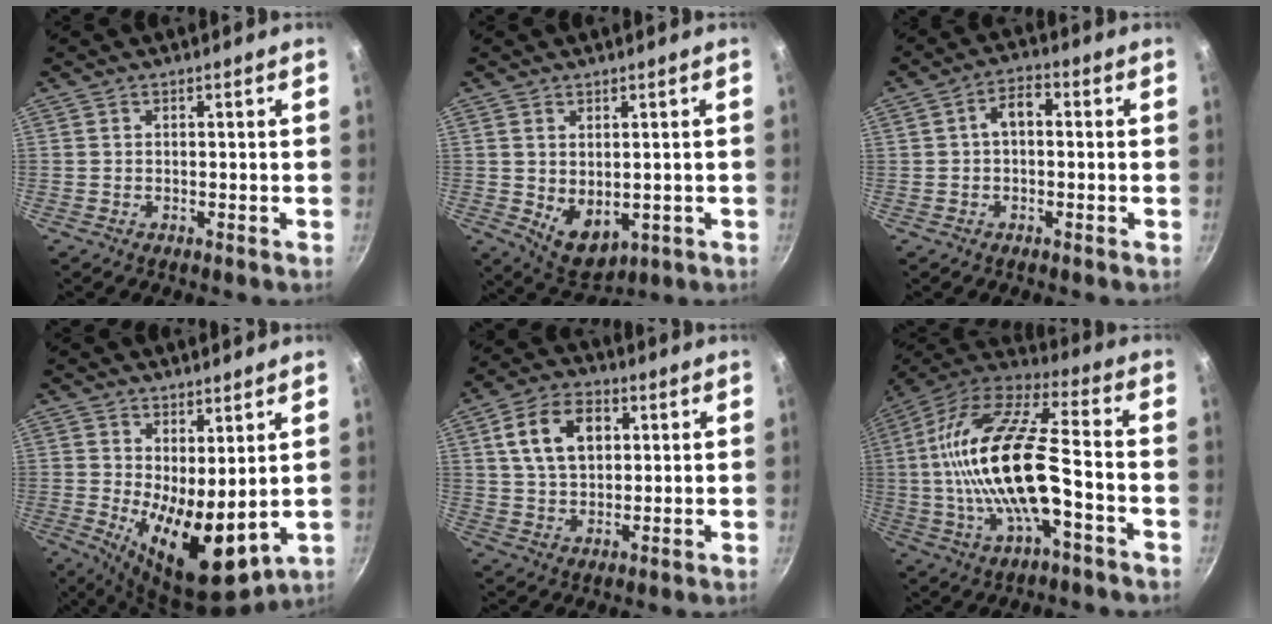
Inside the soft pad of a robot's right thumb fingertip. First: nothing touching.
{"total": 7.1, "force": [0.1, 4.7, 5.2], "torque": [-0.069, -0.019, 0.021]}
{"total": 4.7, "force": [0.2, 2.9, 3.7], "torque": [-0.049, 0.017, -0.002]}
{"total": 13.1, "force": [1.2, 5.8, 11.7], "torque": [-0.160, -0.031, 0.034]}
{"total": 11.5, "force": [3.1, 7.7, 8.0], "torque": [-0.120, 0.006, 0.051]}
{"total": 23.0, "force": [-3.5, 8.9, 20.9], "torque": [-0.403, 0.031, -0.077]}